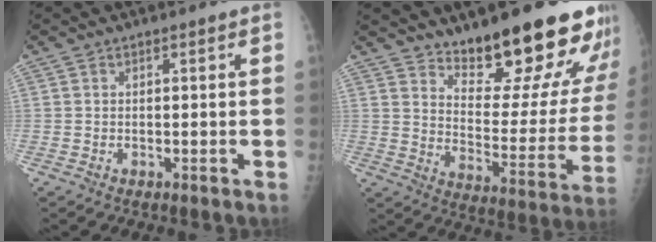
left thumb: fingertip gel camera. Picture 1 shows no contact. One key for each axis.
{"total": 21.4, "fx": 17.4, "fy": 5.9, "fz": 11.0, "tx": -0.106, "ty": -0.132, "tz": 0.240}